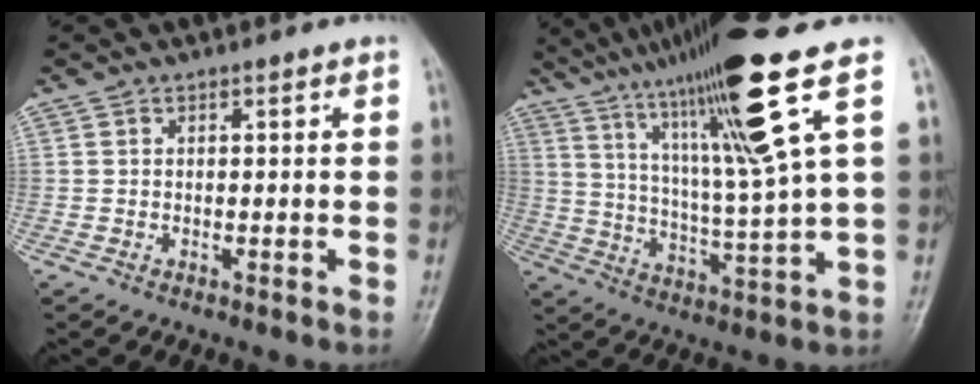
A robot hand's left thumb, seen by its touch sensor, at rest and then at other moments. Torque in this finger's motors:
{"motor_torque": [2.85, 1.71, 1.91, -0.86, 0.42]}